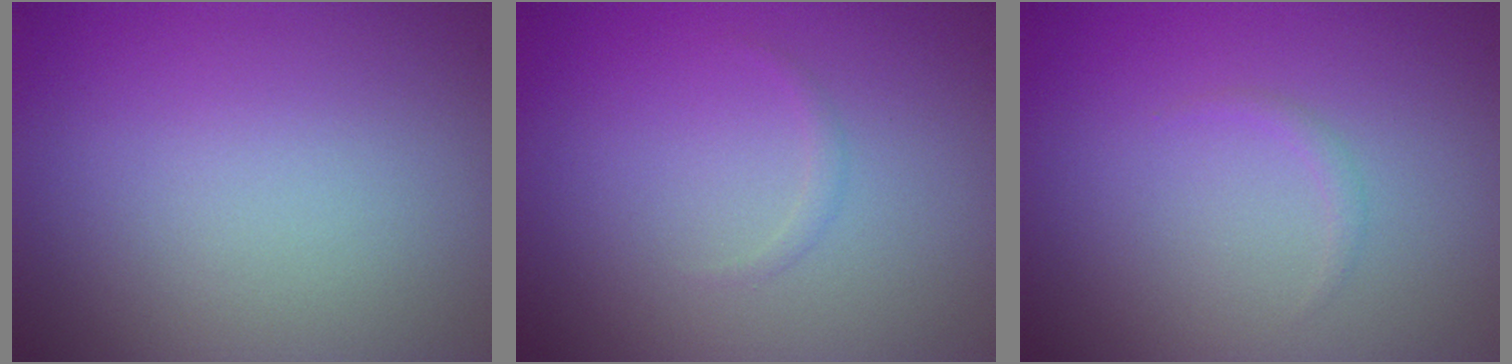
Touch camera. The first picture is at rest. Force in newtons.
{"total": 0.5, "press": 0.5, "slide": 0.0}
{"total": 0.5, "press": 0.5, "slide": 0.1}